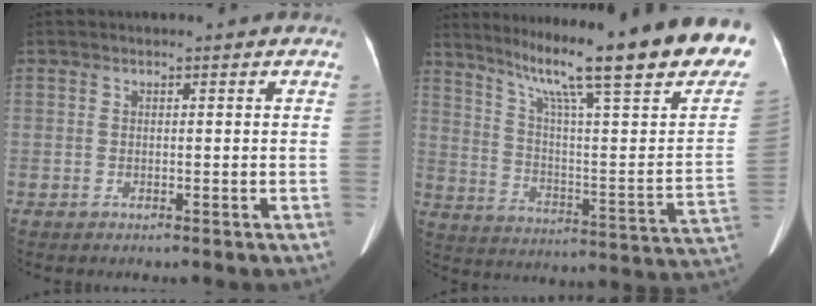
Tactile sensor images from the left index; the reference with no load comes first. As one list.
[{"total": 29.8, "force": [22.4, 1.4, 19.7], "torque": [-0.265, -0.060, 0.300]}]